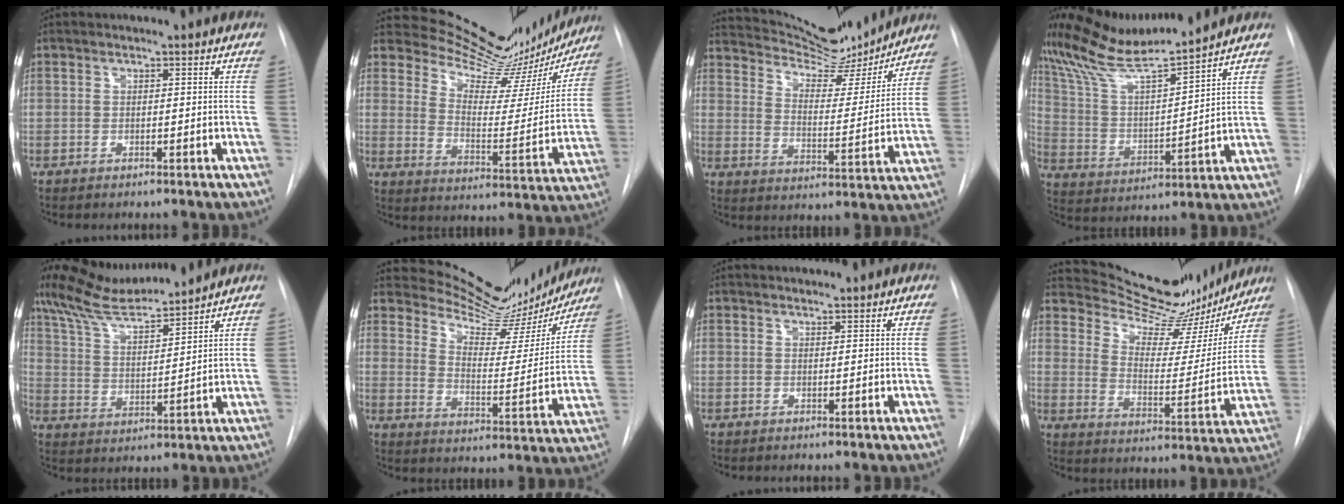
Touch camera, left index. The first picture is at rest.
{"total": 18.8, "force": [17.7, 4.9, 4.0], "torque": [-0.047, -0.059, 0.224]}
{"total": 16.8, "force": [15.8, 3.1, 4.6], "torque": [-0.077, -0.021, 0.231]}
{"total": 14.0, "force": [12.7, -0.5, 5.9], "torque": [-0.121, -0.001, 0.239]}
{"total": 12.1, "force": [11.0, 0.9, 5.1], "torque": [-0.100, 0.006, 0.203]}
{"total": 16.9, "force": [16.1, 4.0, 3.4], "torque": [-0.043, -0.044, 0.211]}
{"total": 1.6, "force": [1.5, 0.3, 0.2], "torque": [-0.006, 0.010, 0.025]}
{"total": 19.2, "force": [18.0, 4.7, 4.6], "torque": [-0.065, -0.030, 0.248]}